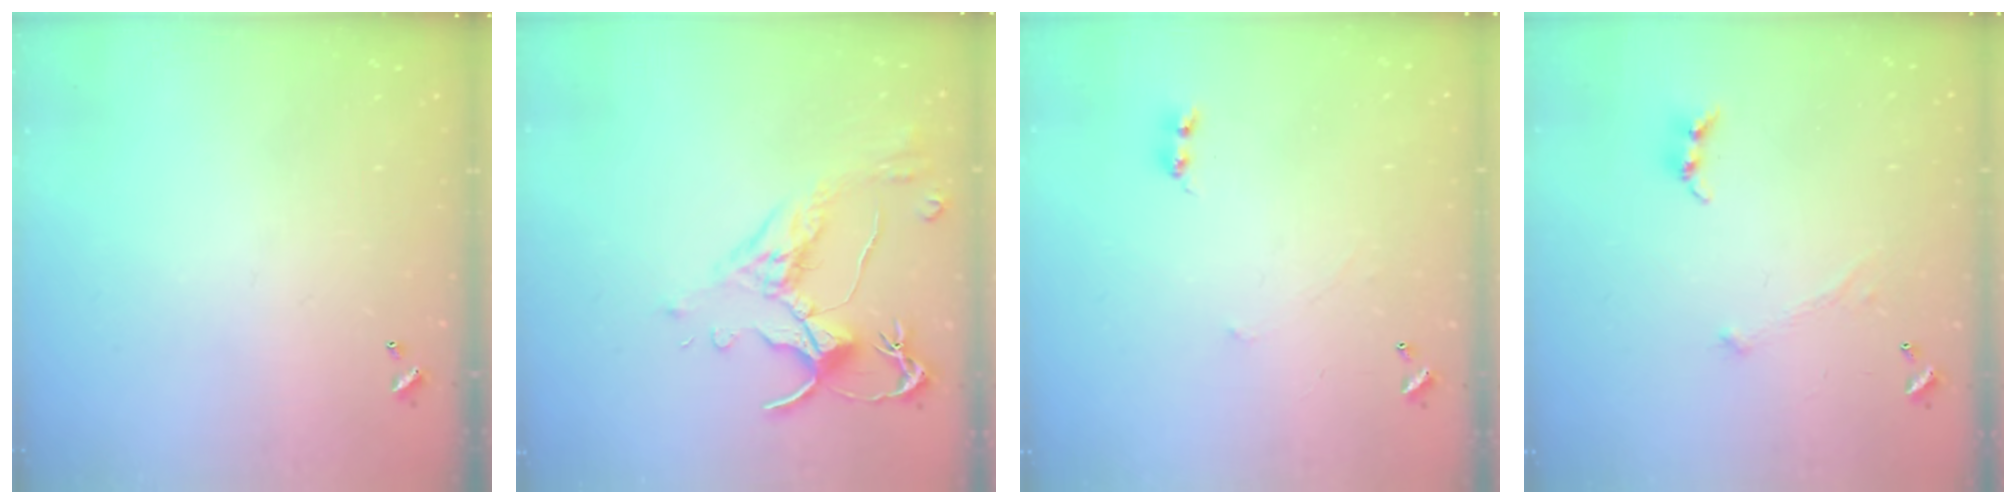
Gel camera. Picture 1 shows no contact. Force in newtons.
{"total": 2.5, "press": 2.1, "slide": 1.4}
{"total": 0.9, "press": 0.8, "slide": 0.3}
{"total": 0.0}